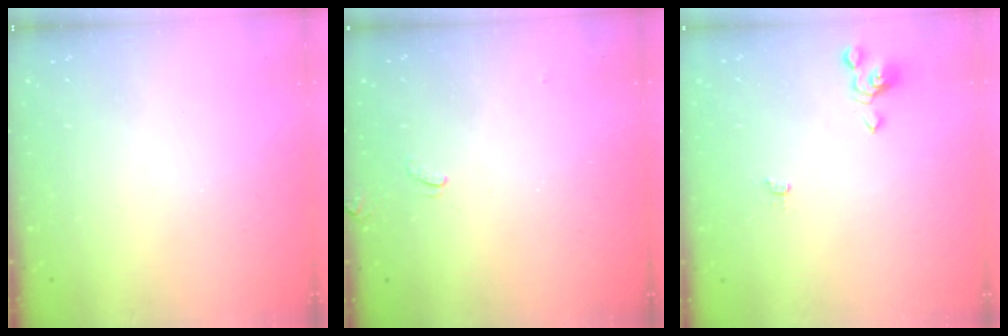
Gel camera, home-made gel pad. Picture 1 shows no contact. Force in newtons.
{"total": 3.8, "press": 3.8, "slide": 0.3}
{"total": 0.0}